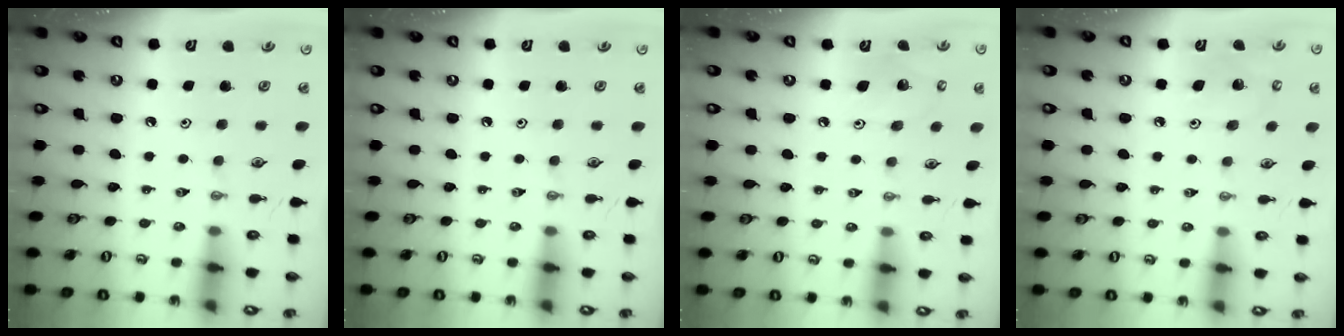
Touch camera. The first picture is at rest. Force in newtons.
{"total": 0.0}
{"total": 8.4, "press": 8.2, "slide": 1.8}
{"total": 6.5, "press": 6.5, "slide": 0.8}